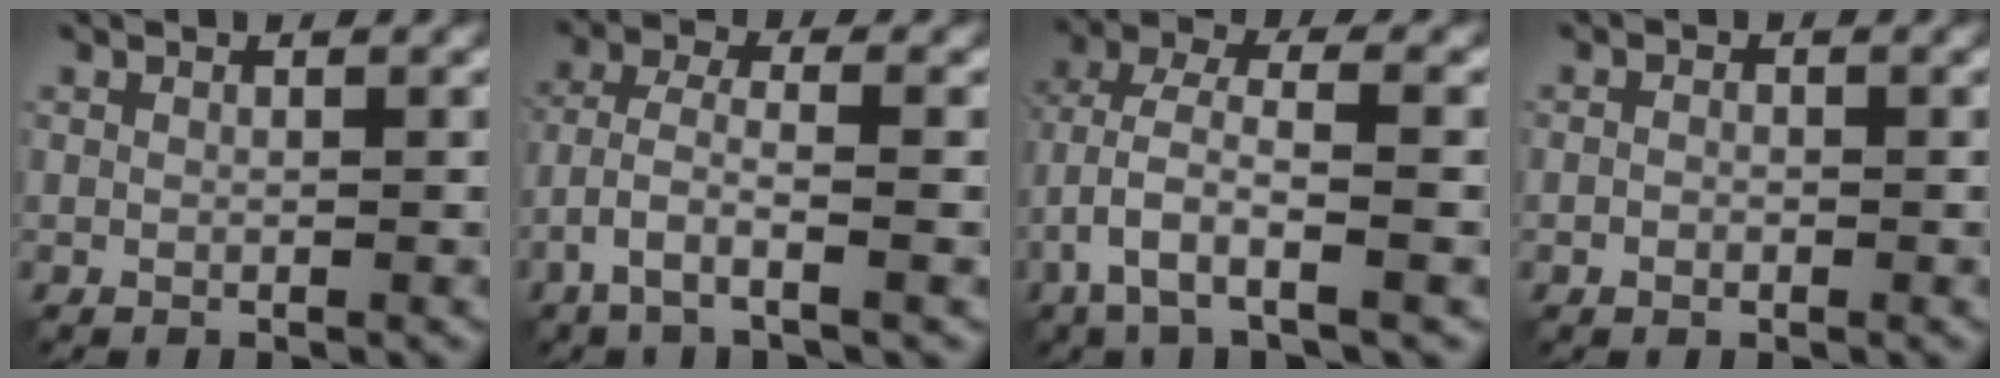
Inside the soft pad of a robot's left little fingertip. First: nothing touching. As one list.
[{"total": 4.0, "force": [-2.1, 1.0, 3.2], "torque": [-0.068, 0.006, -0.050]}, {"total": 6.4, "force": [-2.6, 2.3, 5.4], "torque": [-0.119, 0.007, -0.056]}, {"total": 0.9, "force": [-0.4, 0.6, 0.5], "torque": [-0.008, 0.000, -0.010]}]